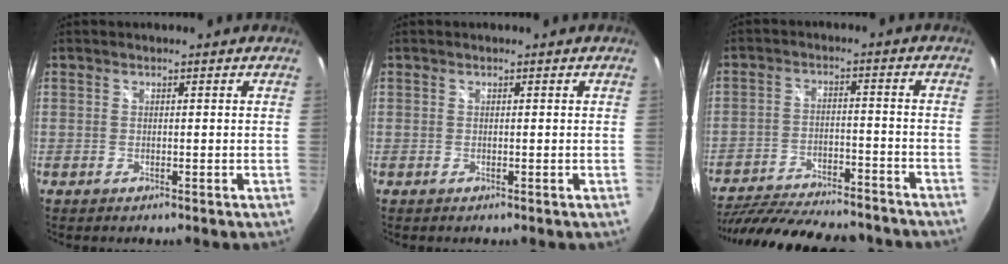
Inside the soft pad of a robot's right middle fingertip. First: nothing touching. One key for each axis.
{"total": 0.0}
{"total": 26.0, "fx": -22.3, "fy": 6.8, "fz": 11.4, "tx": -0.224, "ty": -0.025, "tz": -0.311}